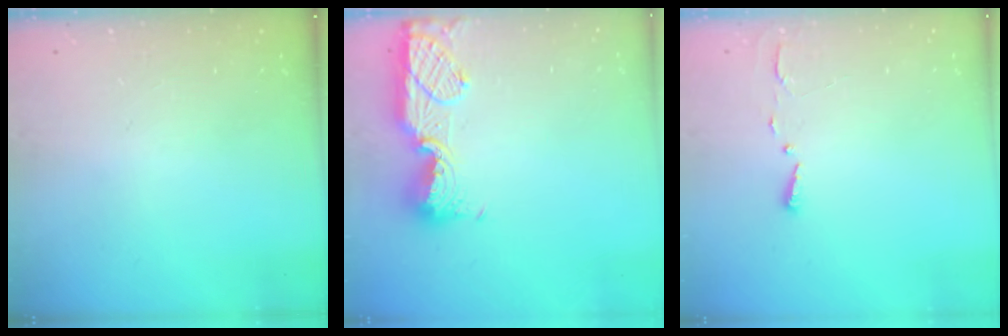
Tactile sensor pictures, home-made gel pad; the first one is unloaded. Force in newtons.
{"total": 13.9, "press": 13.8, "slide": 1.2}
{"total": 2.7, "press": 2.7, "slide": 0.4}